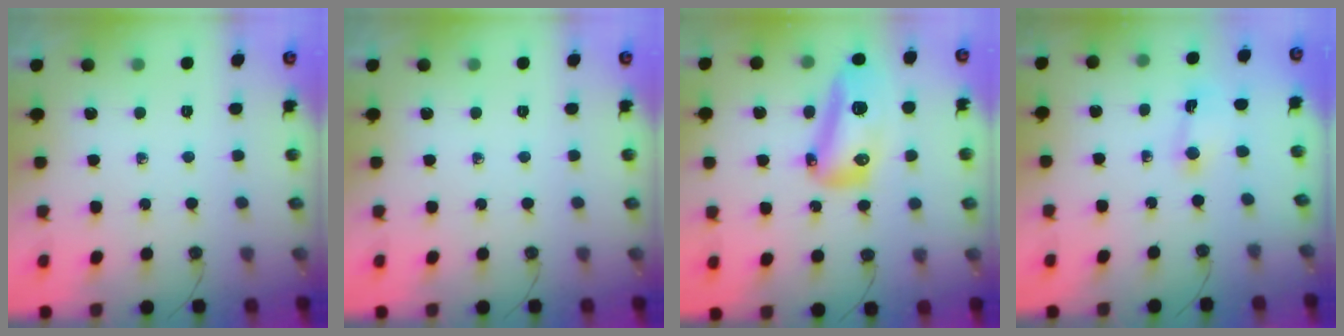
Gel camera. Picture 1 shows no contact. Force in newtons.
{"total": 0.0}
{"total": 14.8, "press": 14.7, "slide": 1.6}
{"total": 1.5, "press": 1.5, "slide": 0.1}